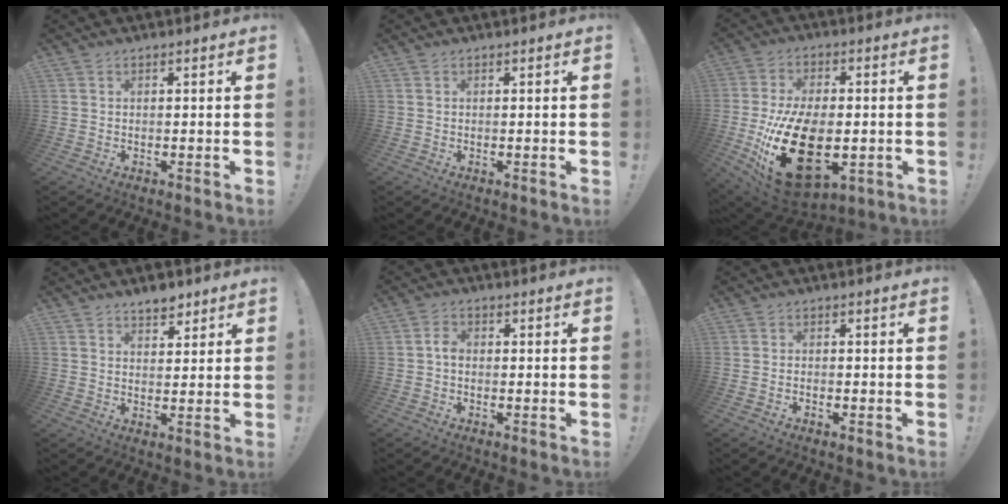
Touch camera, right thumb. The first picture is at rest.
{"total": 0.0}
{"total": 24.9, "force": [-4.6, 14.4, 19.7], "torque": [-0.371, 0.010, -0.060]}
{"total": 4.7, "force": [3.9, 2.0, 1.8], "torque": [-0.004, -0.027, 0.066]}
{"total": 2.9, "force": [-0.7, 1.9, 2.0], "torque": [-0.041, 0.013, -0.013]}
{"total": 1.1, "force": [-0.9, 0.4, 0.5], "torque": [-0.011, 0.000, -0.014]}